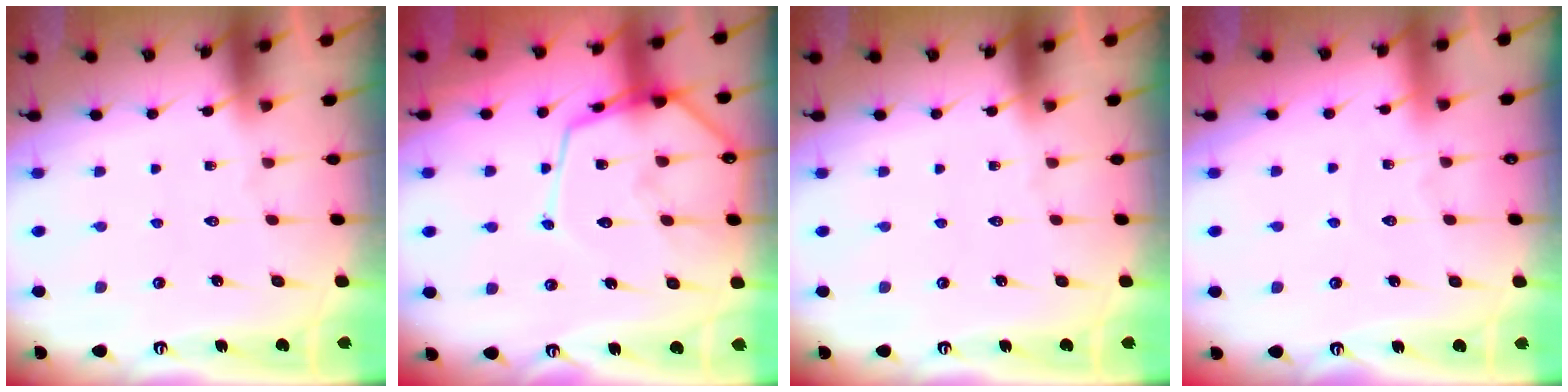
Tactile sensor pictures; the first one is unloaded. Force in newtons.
{"total": 13.8, "press": 13.7, "slide": 1.3}
{"total": 0.0}
{"total": 2.7, "press": 2.7, "slide": 0.3}